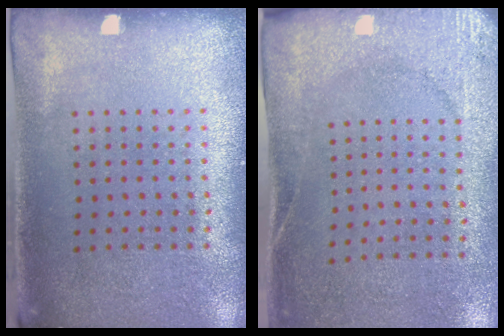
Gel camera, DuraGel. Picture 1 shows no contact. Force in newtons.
{"total": 2.6, "press": 2.0, "slide": 1.6}